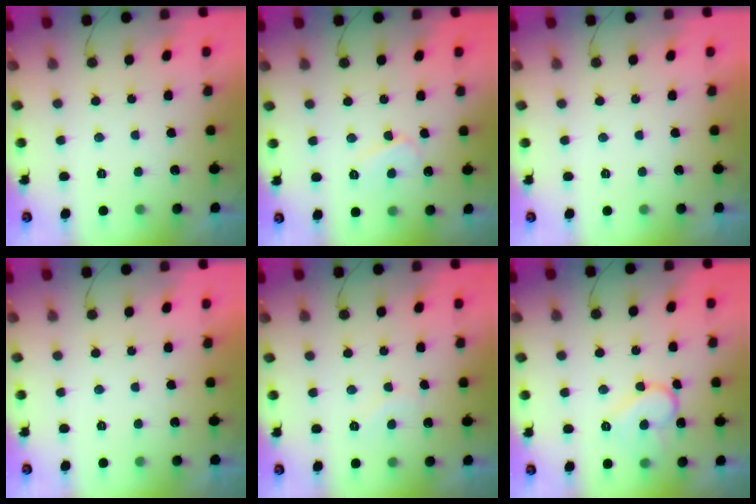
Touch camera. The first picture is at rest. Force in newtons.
{"total": 5.8, "press": 5.8, "slide": 0.5}
{"total": 1.8, "press": 1.8, "slide": 0.1}
{"total": 1.7, "press": 1.7, "slide": 0.0}
{"total": 4.7, "press": 4.7, "slide": 0.4}
{"total": 12.4, "press": 12.3, "slide": 1.3}